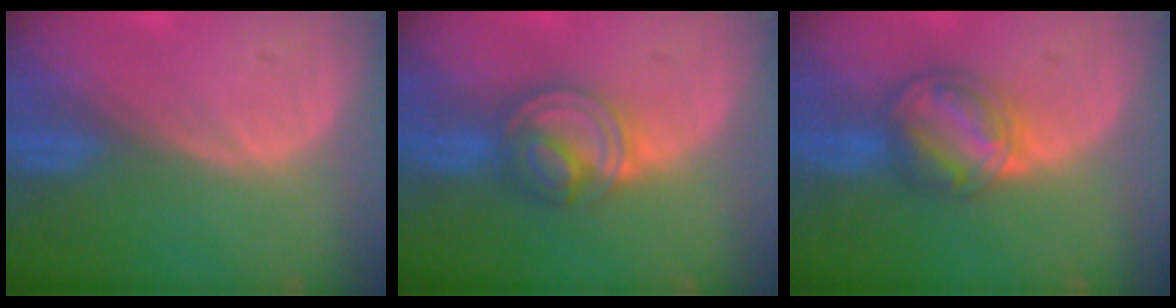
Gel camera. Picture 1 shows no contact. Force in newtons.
{"total": 6.8, "press": 6.2, "slide": 2.6}
{"total": 6.9, "press": 6.3, "slide": 2.8}